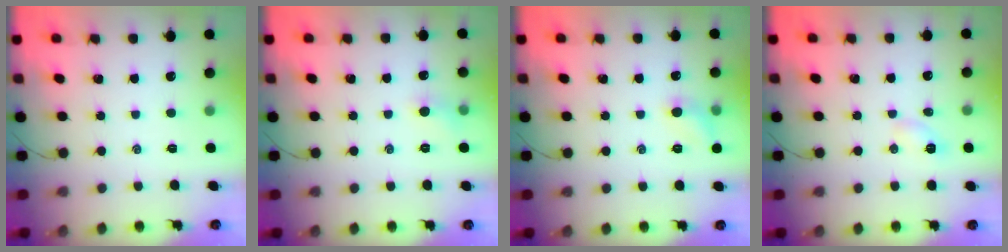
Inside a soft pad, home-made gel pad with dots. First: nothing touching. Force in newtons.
{"total": 4.2, "press": 3.9, "slide": 1.4}
{"total": 6.3, "press": 6.1, "slide": 1.6}
{"total": 4.2, "press": 4.0, "slide": 1.1}